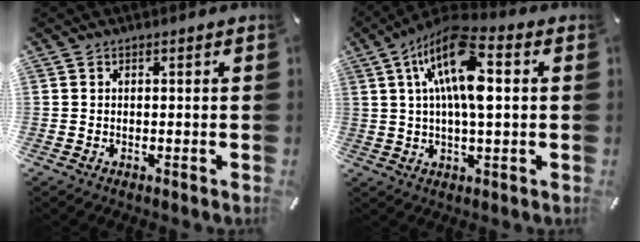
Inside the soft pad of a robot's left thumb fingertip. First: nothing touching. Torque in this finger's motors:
{"motor_torque": [2.02, 1.62, 1.89, -0.88, 0.58]}